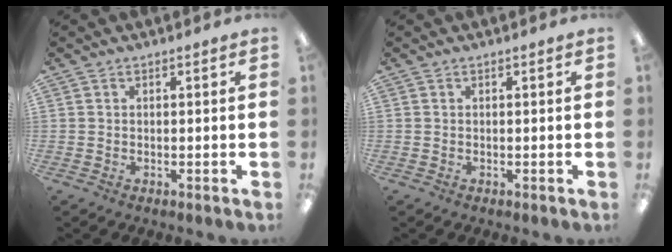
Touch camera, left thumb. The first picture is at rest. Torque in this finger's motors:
{"motor_torque": [0.00, 0.00, -0.20, 0.12, 0.00]}